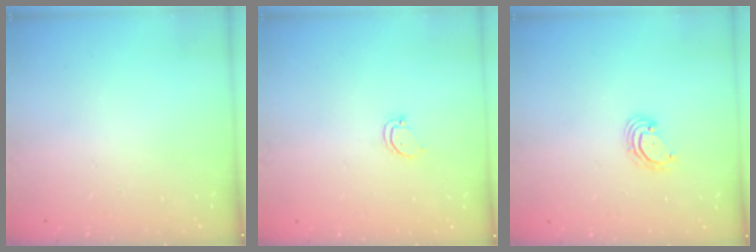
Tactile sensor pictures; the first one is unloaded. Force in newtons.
{"total": 2.6, "press": 2.6, "slide": 0.3}
{"total": 2.9, "press": 2.9, "slide": 0.1}